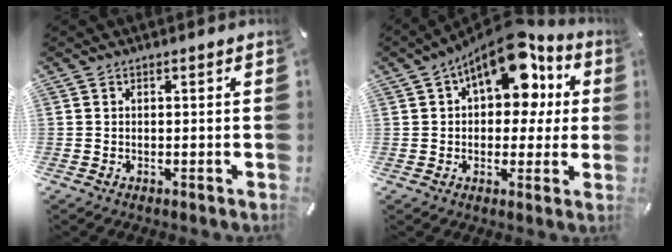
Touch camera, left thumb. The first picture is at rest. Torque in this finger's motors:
{"motor_torque": [0.41, 1.98, 2.53, -0.24, 0.26]}